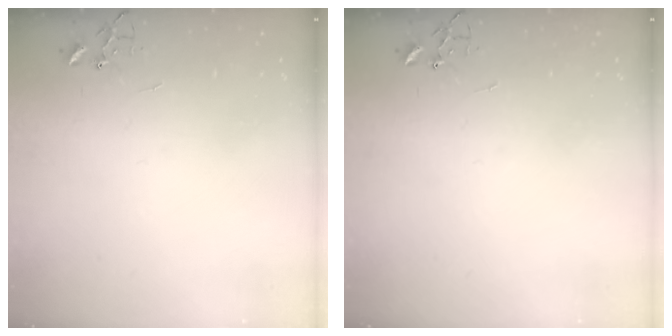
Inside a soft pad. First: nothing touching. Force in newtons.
{"total": 0.0}